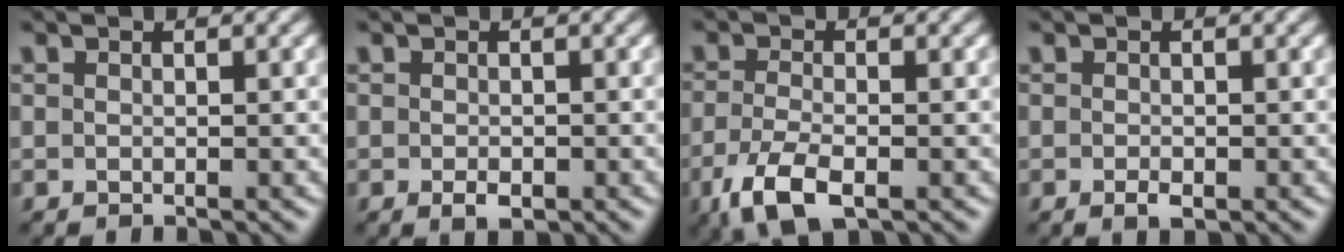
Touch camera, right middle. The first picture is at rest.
{"total": 1.5, "force": [-0.6, 0.8, 1.1], "torque": [-0.018, -0.003, -0.010]}
{"total": 4.9, "force": [-2.4, 1.9, 3.8], "torque": [-0.093, -0.013, -0.053]}
{"total": 1.1, "force": [-0.5, 0.6, 0.9], "torque": [-0.015, -0.003, -0.007]}